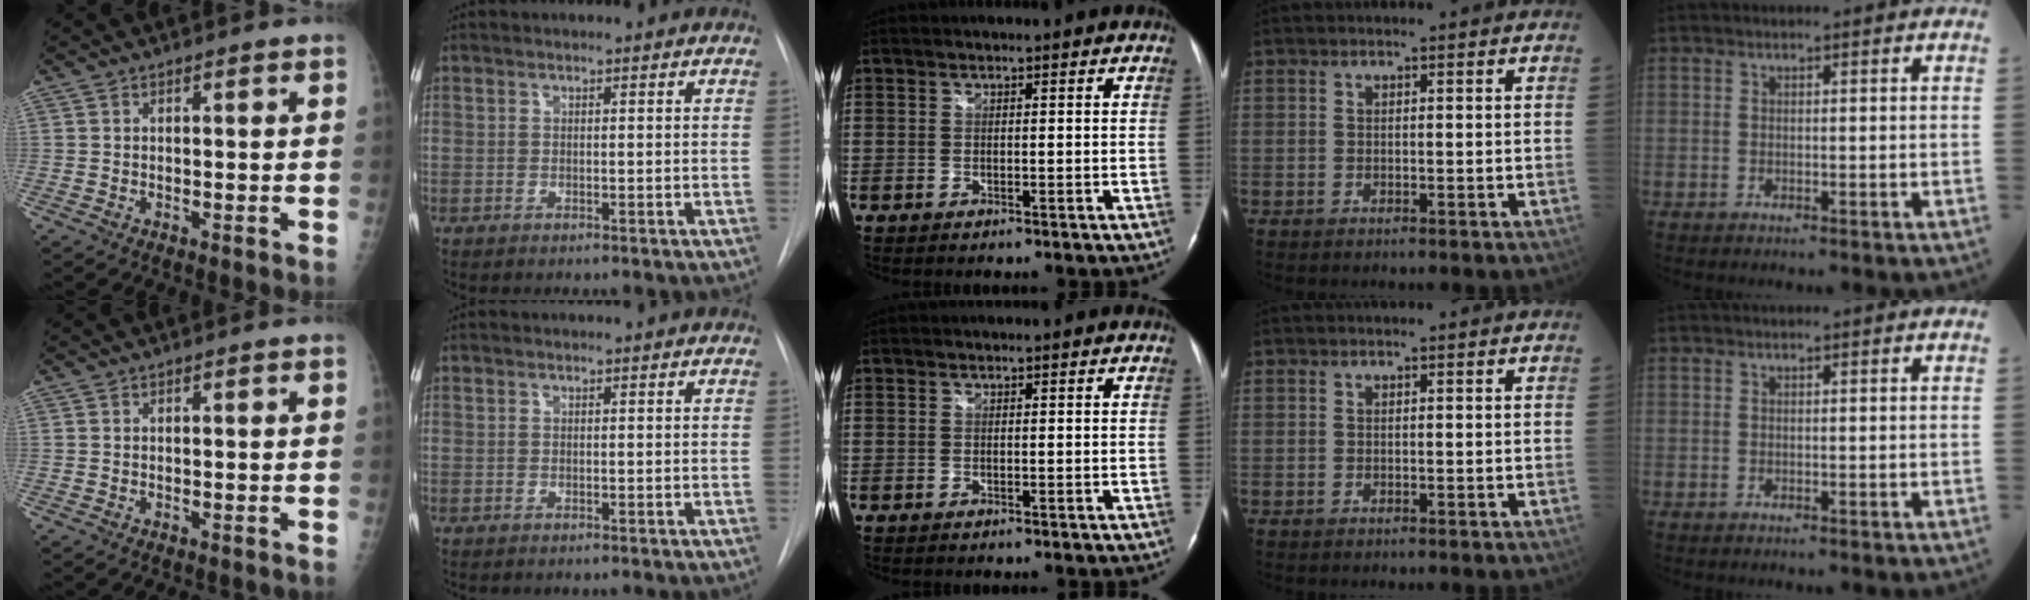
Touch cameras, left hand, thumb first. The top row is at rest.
{}